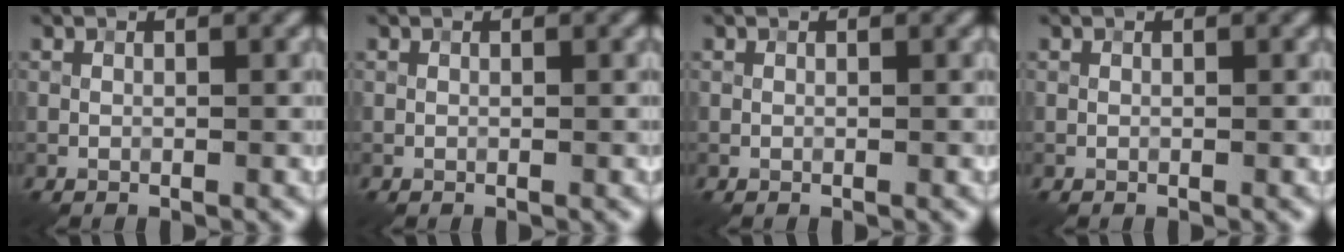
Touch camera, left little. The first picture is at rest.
{"total": 0.0}
{"total": 0.0}
{"total": 0.0}